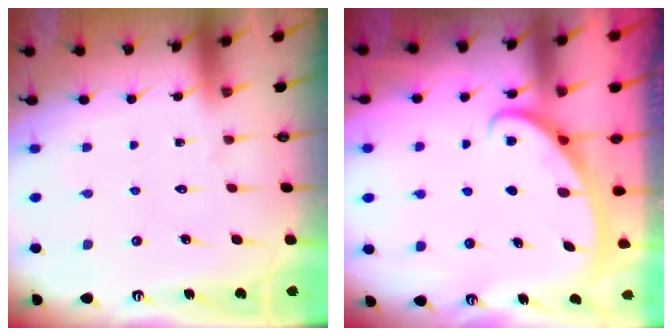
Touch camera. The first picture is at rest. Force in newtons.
{"total": 2.7, "press": 2.6, "slide": 0.4}